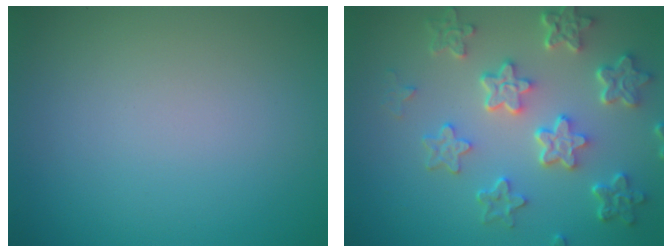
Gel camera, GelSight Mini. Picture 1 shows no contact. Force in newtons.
{"total": 6.2, "press": 4.6, "slide": 4.2}